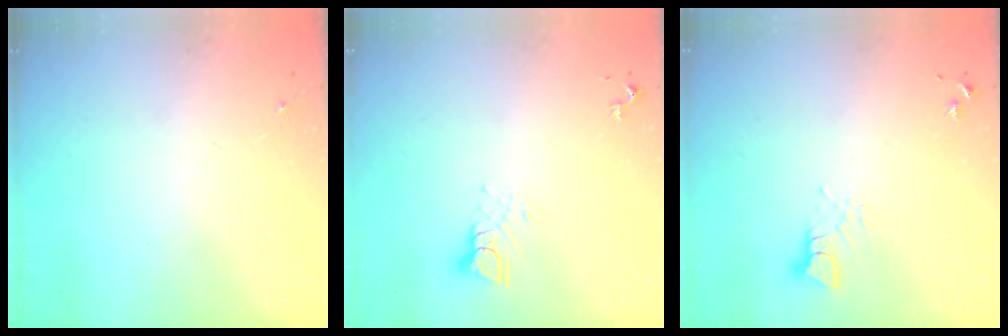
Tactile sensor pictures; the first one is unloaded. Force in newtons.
{"total": 4.4, "press": 4.4, "slide": 0.4}
{"total": 3.2, "press": 3.2, "slide": 0.2}